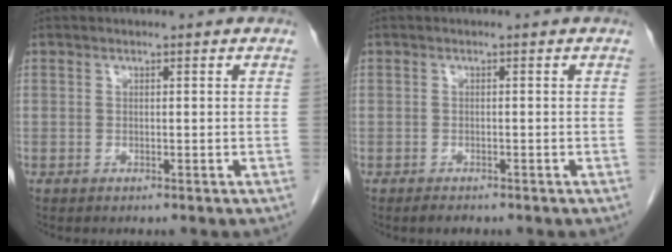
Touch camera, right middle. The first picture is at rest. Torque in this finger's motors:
{"motor_torque": [0.42, -0.20, -0.02, 0.00]}